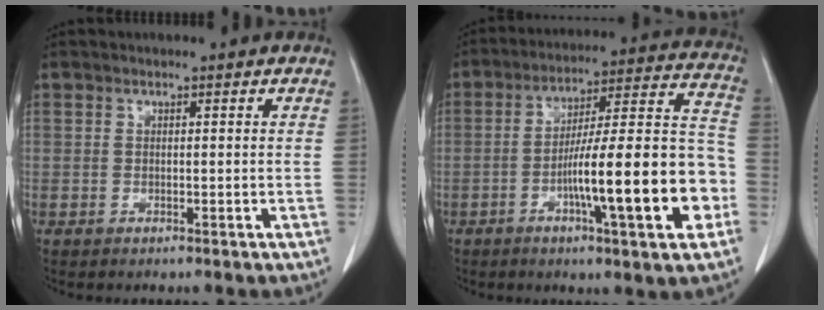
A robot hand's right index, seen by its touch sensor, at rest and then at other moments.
{"total": 19.7, "force": [-6.1, 1.9, 18.6], "torque": [-0.251, 0.019, -0.089]}